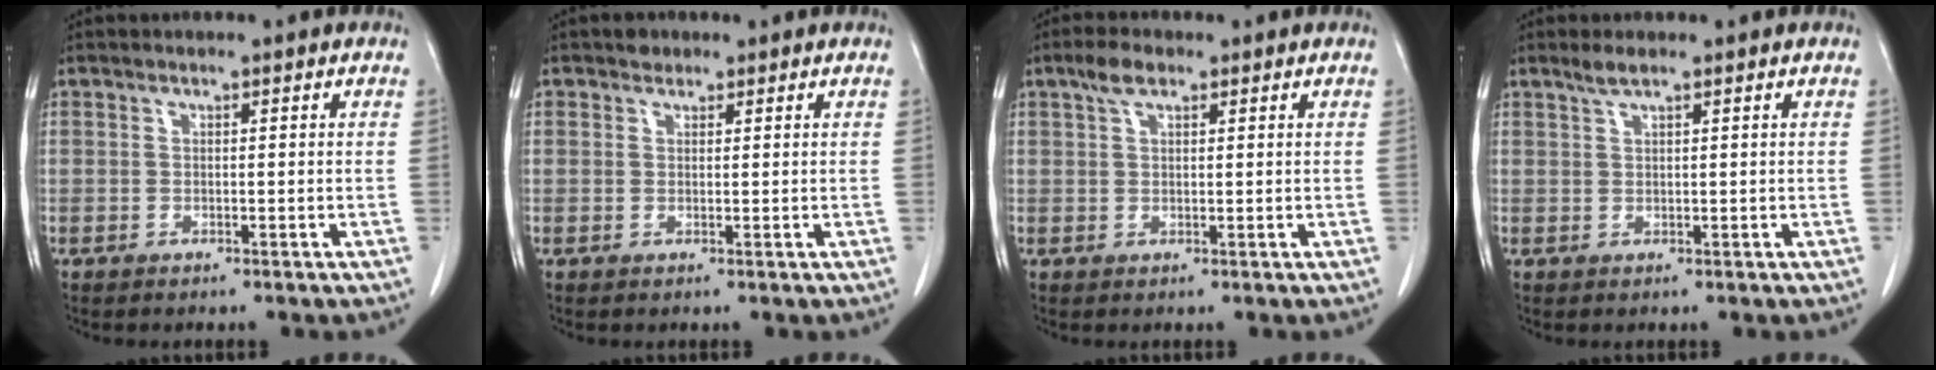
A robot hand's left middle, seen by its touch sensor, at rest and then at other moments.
{"total": 1.3, "force": [0.9, 0.9, 0.2], "torque": [-0.004, 0.002, 0.013]}
{"total": 3.0, "force": [1.9, 1.2, 2.0], "torque": [-0.046, 0.010, 0.037]}
{"total": 1.7, "force": [1.3, 0.0, 1.0], "torque": [-0.026, 0.004, 0.029]}